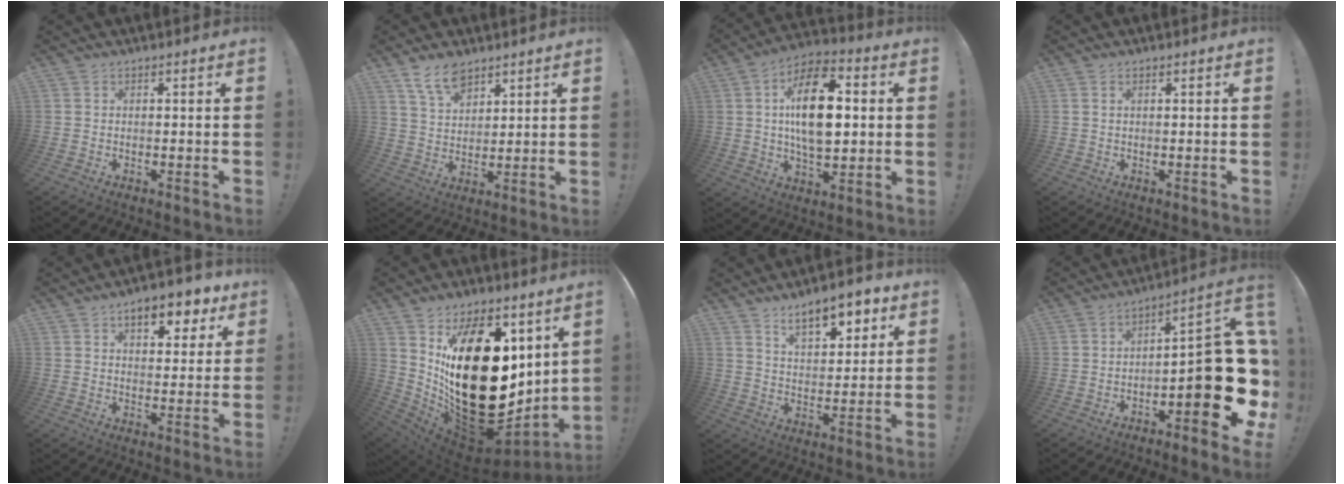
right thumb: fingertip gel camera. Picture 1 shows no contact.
{"total": 9.3, "force": [6.7, 4.8, 4.4], "torque": [-0.081, -0.031, 0.128]}
{"total": 20.9, "force": [2.6, 11.9, 17.0], "torque": [-0.292, 0.012, 0.039]}
{"total": 0.9, "force": [0.4, 0.3, 0.8], "torque": [-0.022, 0.004, 0.009]}
{"total": 10.0, "force": [5.4, 4.4, 7.1], "torque": [-0.088, -0.026, 0.090]}
{"total": 34.4, "force": [2.6, 20.0, 28.0], "torque": [-0.467, -0.038, 0.099]}
{"total": 11.5, "force": [7.5, 4.8, 7.4], "torque": [-0.100, -0.042, 0.127]}
{"total": 18.7, "force": [-4.7, 5.9, 17.1], "torque": [-0.212, 0.021, -0.065]}